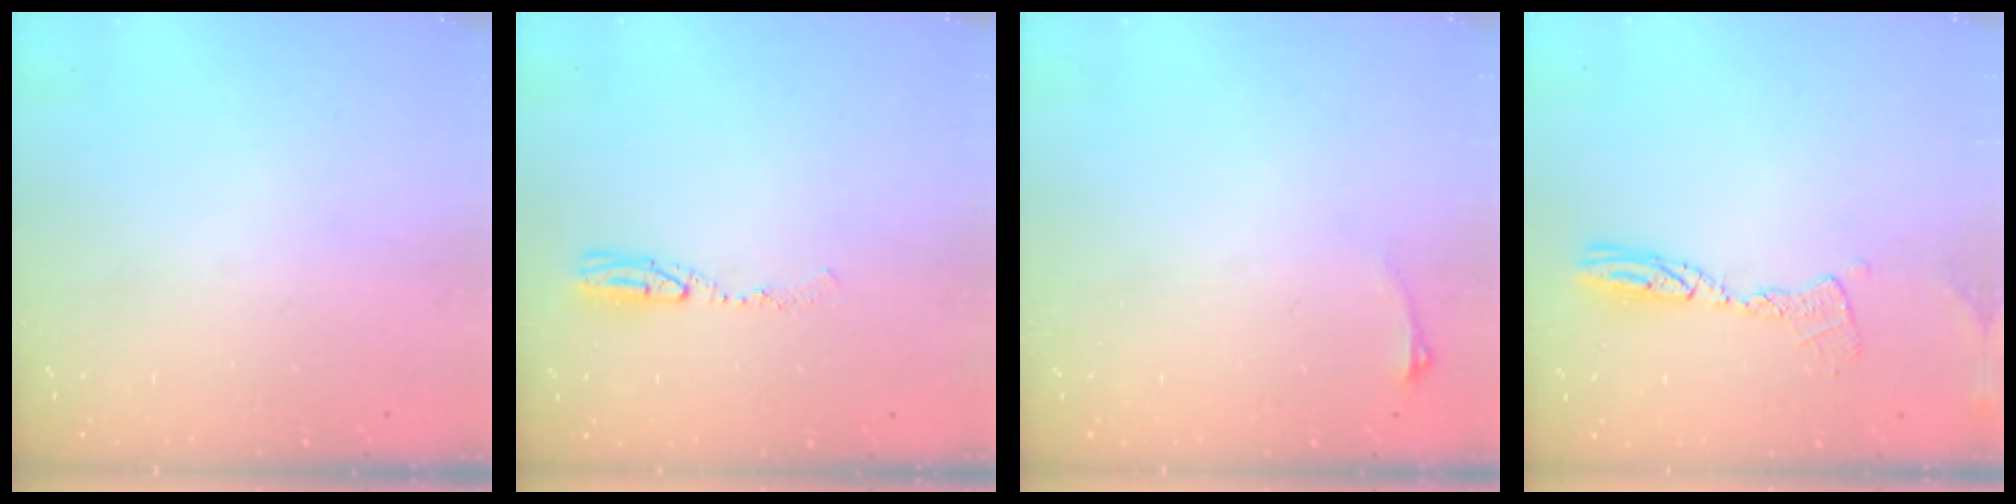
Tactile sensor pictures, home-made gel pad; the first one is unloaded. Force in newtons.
{"total": 6.3, "press": 6.0, "slide": 1.7}
{"total": 2.9, "press": 2.6, "slide": 1.5}
{"total": 9.7, "press": 9.6, "slide": 0.9}